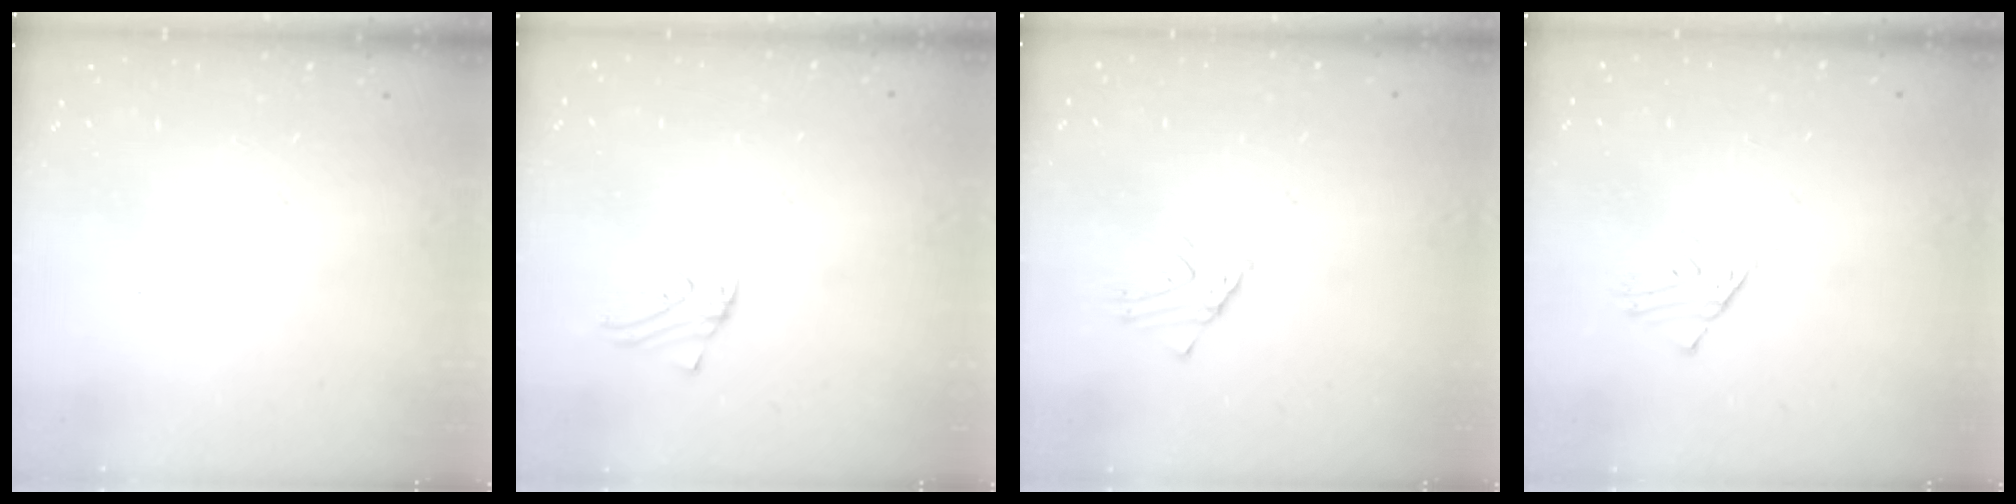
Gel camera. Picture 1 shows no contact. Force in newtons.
{"total": 1.0, "press": 1.0, "slide": 0.2}
{"total": 2.3, "press": 2.3, "slide": 0.1}
{"total": 1.8, "press": 1.8, "slide": 0.2}